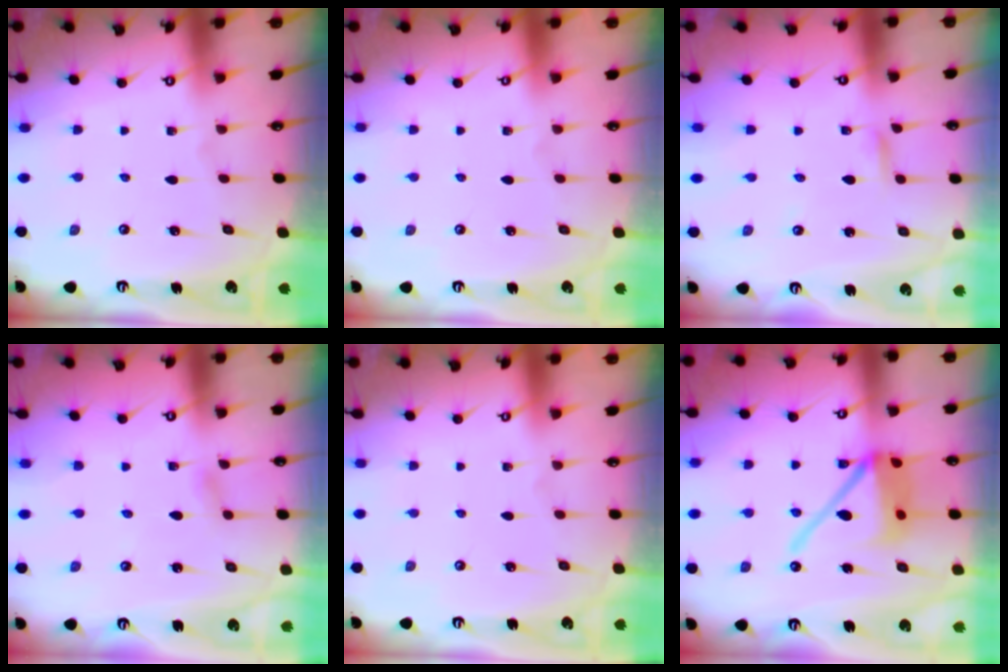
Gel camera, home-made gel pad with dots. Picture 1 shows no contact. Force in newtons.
{"total": 0.0}
{"total": 2.1, "press": 2.1, "slide": 0.1}
{"total": 3.7, "press": 3.6, "slide": 0.4}
{"total": 0.0}
{"total": 15.5, "press": 15.4, "slide": 1.8}